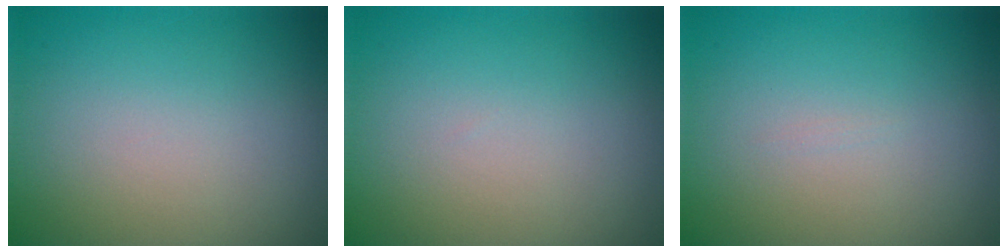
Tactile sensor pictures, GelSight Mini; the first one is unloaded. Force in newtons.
{"total": 0.0}
{"total": 0.0}